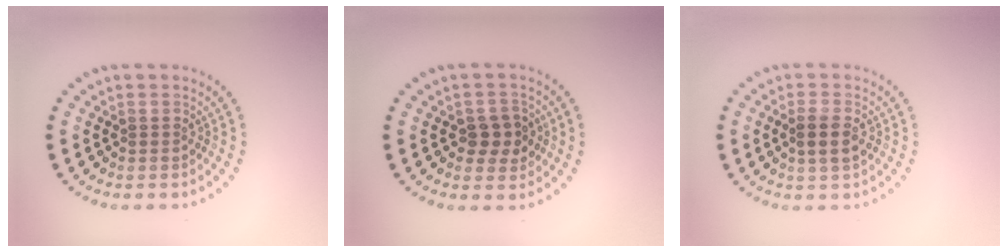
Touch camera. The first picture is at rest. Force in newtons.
{"total": 2.6, "press": 2.5, "slide": 0.7}
{"total": 2.2, "press": 2.1, "slide": 0.7}